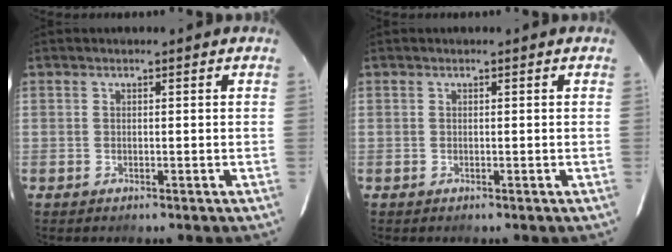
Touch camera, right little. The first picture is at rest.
{"total": 0.0}